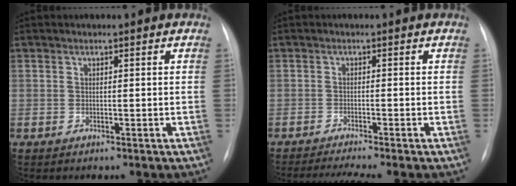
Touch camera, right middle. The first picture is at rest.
{"total": 5.1, "force": [-4.3, -1.1, 2.4], "torque": [-0.042, -0.014, -0.069]}